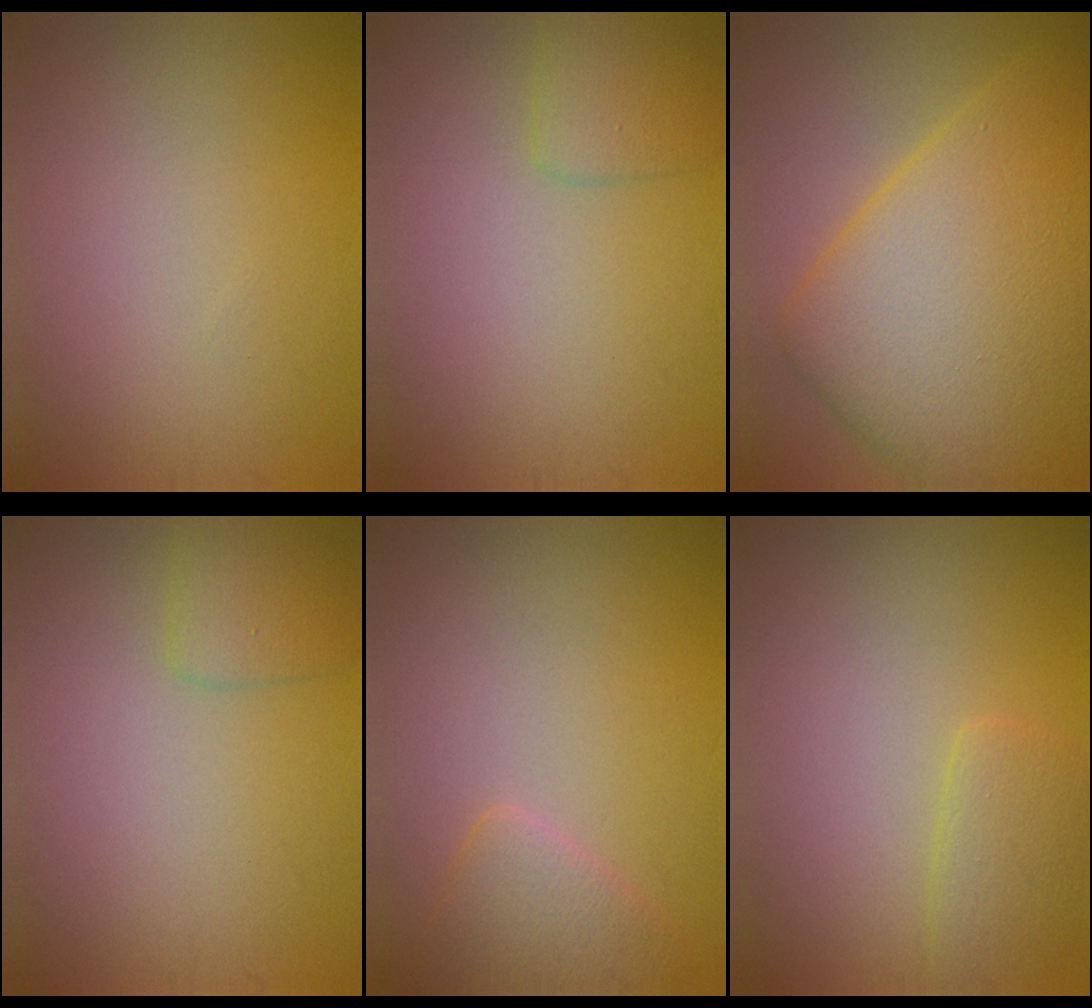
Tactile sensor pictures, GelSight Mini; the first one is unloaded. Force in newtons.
{"total": 2.0, "press": 1.9, "slide": 0.1}
{"total": 13.3, "press": 13.3, "slide": 0.3}
{"total": 2.0, "press": 1.9, "slide": 0.1}
{"total": 2.5, "press": 2.5, "slide": 0.2}
{"total": 2.4, "press": 2.3, "slide": 0.2}